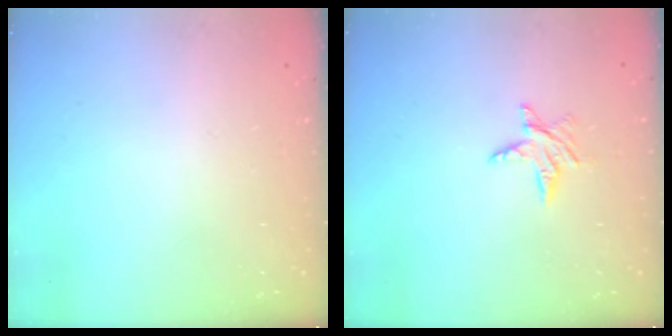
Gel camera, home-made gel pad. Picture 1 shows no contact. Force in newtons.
{"total": 5.6, "press": 5.6, "slide": 0.4}